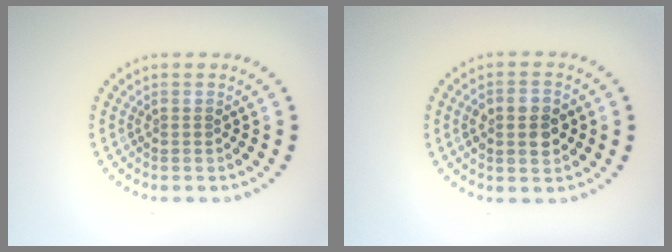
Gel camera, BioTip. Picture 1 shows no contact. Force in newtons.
{"total": 3.7, "press": 3.7, "slide": 0.2}